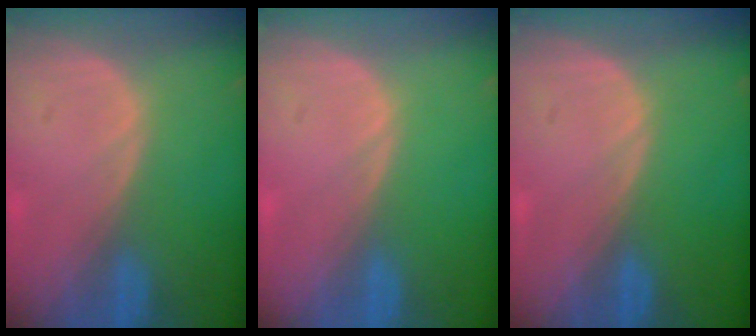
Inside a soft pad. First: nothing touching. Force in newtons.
{"total": 0.0}
{"total": 0.0}